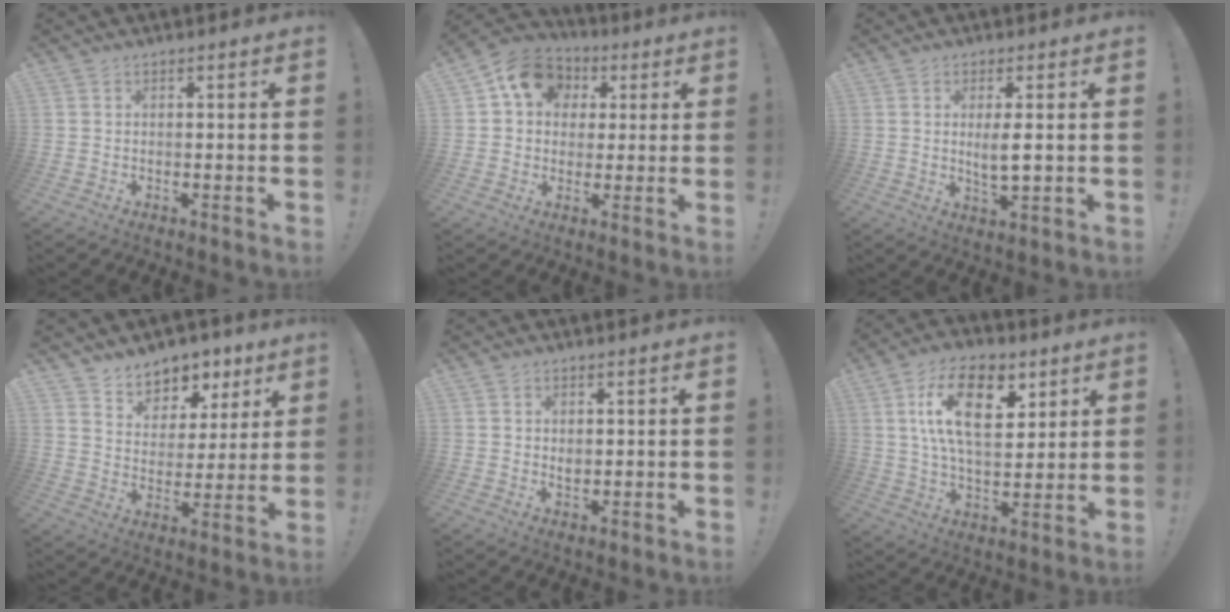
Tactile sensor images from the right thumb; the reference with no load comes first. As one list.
[{"total": 11.8, "force": [3.7, 9.7, 5.5], "torque": [-0.073, -0.007, 0.073]}, {"total": 5.2, "force": [0.8, 1.6, 4.9], "torque": [-0.082, -0.012, 0.009]}, {"total": 8.4, "force": [6.3, 5.4, 1.2], "torque": [-0.017, -0.058, 0.121]}, {"total": 2.0, "force": [0.5, 1.7, 0.9], "torque": [-0.009, 0.001, 0.006]}, {"total": 19.5, "force": [7.5, 10.6, 14.6], "torque": [-0.240, -0.019, 0.125]}]